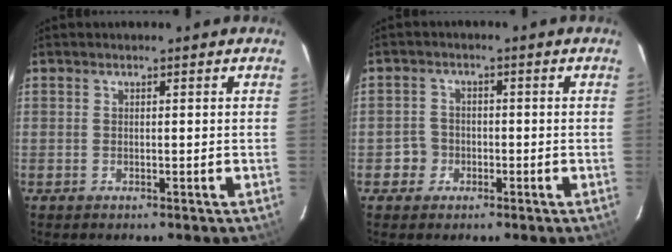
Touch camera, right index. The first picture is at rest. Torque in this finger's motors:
{"motor_torque": [-0.43, 0.01, -1.05, -0.21]}